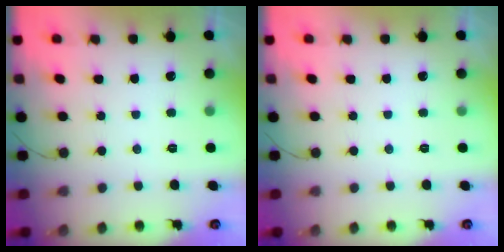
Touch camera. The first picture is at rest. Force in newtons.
{"total": 0.0}